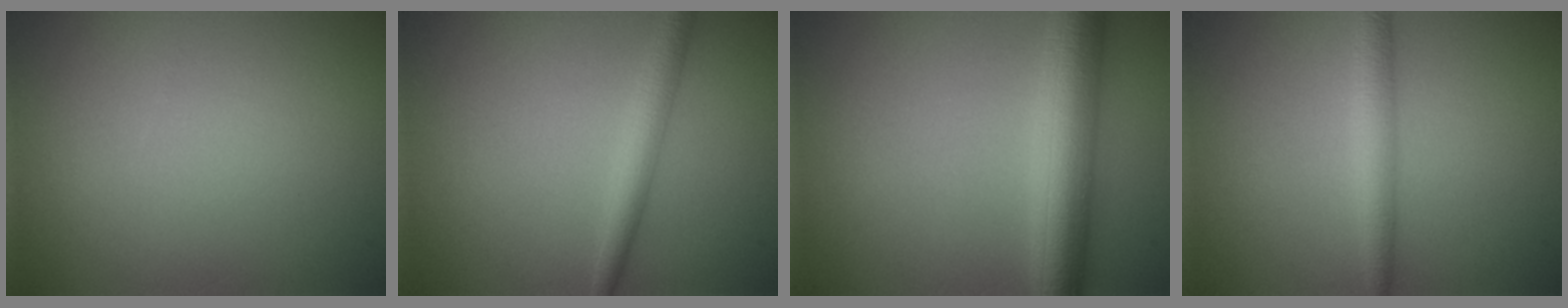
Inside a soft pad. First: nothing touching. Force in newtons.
{"total": 2.6, "press": 2.6, "slide": 0.1}
{"total": 6.5, "press": 6.5, "slide": 0.0}
{"total": 2.7, "press": 2.7, "slide": 0.1}